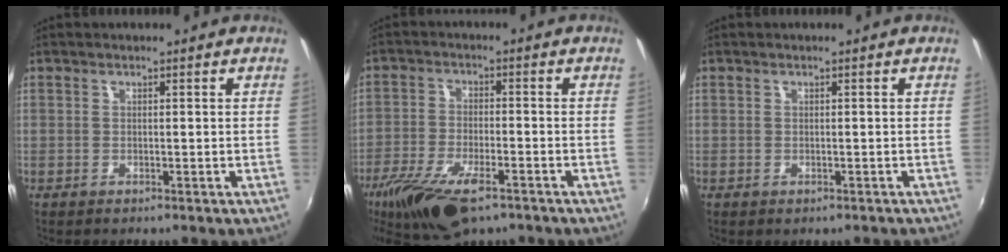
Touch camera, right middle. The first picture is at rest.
{"total": 14.3, "force": [-9.2, 5.3, 9.6], "torque": [-0.212, -0.043, -0.167]}
{"total": 0.8, "force": [-0.6, 0.3, 0.5], "torque": [-0.008, 0.000, -0.005]}